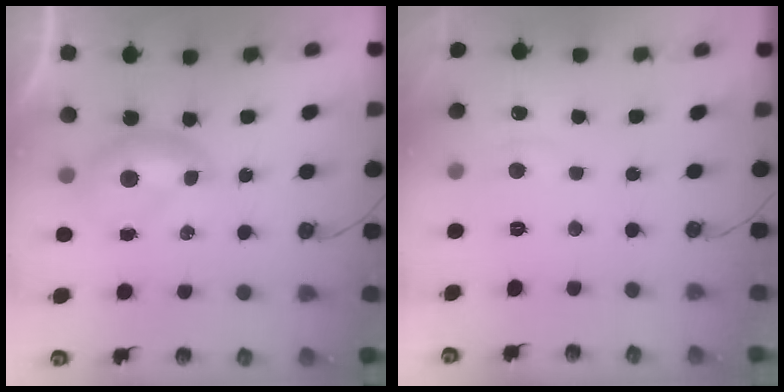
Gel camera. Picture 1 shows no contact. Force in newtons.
{"total": 1.6, "press": 1.4, "slide": 0.8}